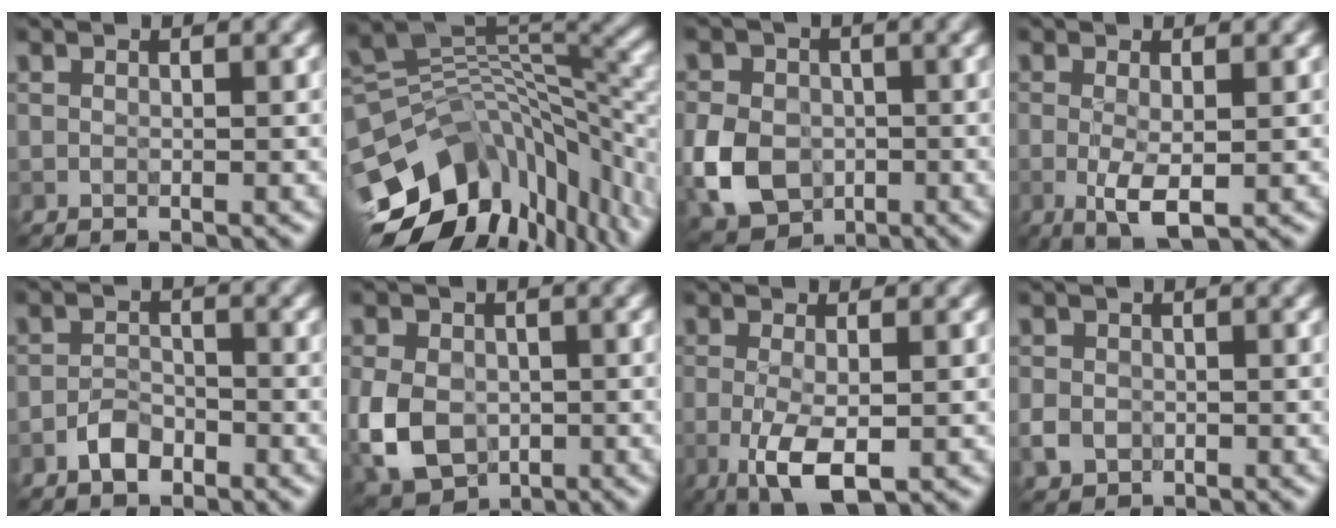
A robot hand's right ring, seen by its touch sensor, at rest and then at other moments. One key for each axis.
{"total": 12.8, "fx": -5.2, "fy": 7.8, "fz": 8.7, "tx": -0.169, "ty": -0.002, "tz": -0.078}
{"total": 6.4, "fx": -1.5, "fy": 5.2, "fz": 3.4, "tx": -0.077, "ty": -0.004, "tz": -0.040}
{"total": 3.0, "fx": -0.4, "fy": 0.8, "fz": 2.9, "tx": -0.059, "ty": -0.011, "tz": -0.007}
{"total": 2.3, "fx": -1.6, "fy": 1.3, "fz": 1.2, "tx": -0.018, "ty": 0.007, "tz": -0.031}
{"total": 7.1, "fx": -1.4, "fy": 5.4, "fz": 4.3, "tx": -0.106, "ty": -0.016, "tz": -0.031}
{"total": 4.4, "fx": -1.1, "fy": 1.5, "fz": 4.0, "tx": -0.086, "ty": -0.012, "tz": -0.021}
{"total": 2.0, "fx": -0.6, "fy": 1.7, "fz": 0.8, "tx": -0.015, "ty": -0.004, "tz": -0.014}